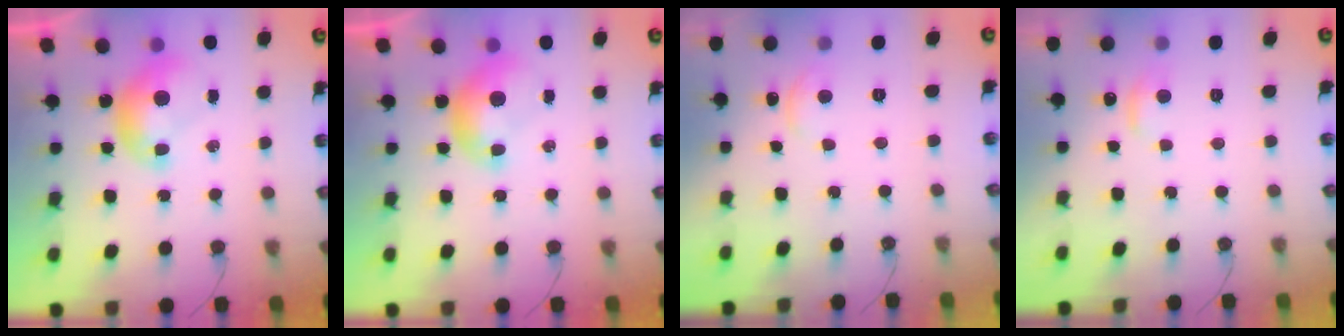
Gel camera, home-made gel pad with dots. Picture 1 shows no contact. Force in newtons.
{"total": 0.0}
{"total": 2.6, "press": 2.6, "slide": 0.1}
{"total": 1.1, "press": 0.8, "slide": 0.6}